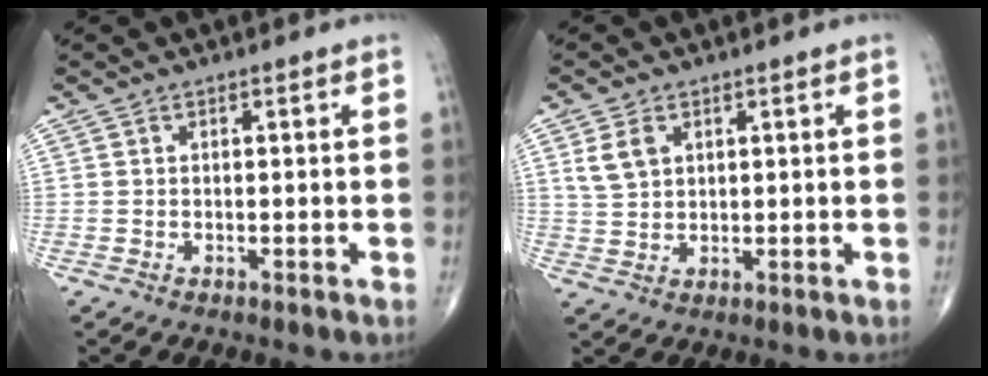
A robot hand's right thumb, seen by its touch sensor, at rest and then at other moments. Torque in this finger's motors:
{"motor_torque": [-0.34, 0.37, 0.11, 0.05, 0.04]}